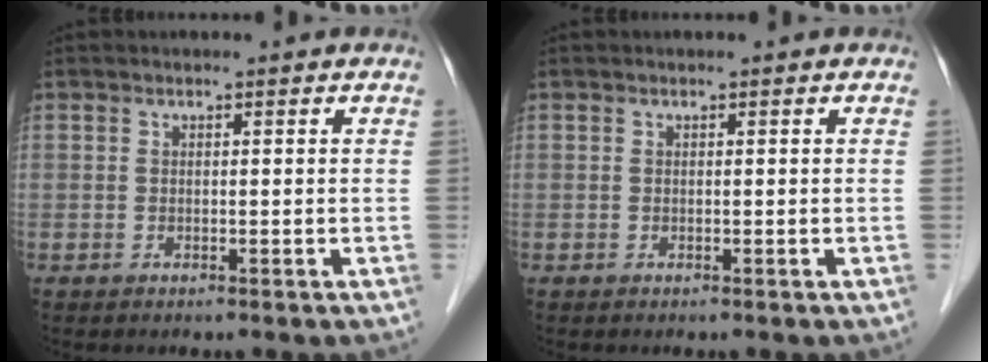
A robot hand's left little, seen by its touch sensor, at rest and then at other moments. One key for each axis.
{"total": 0.0}